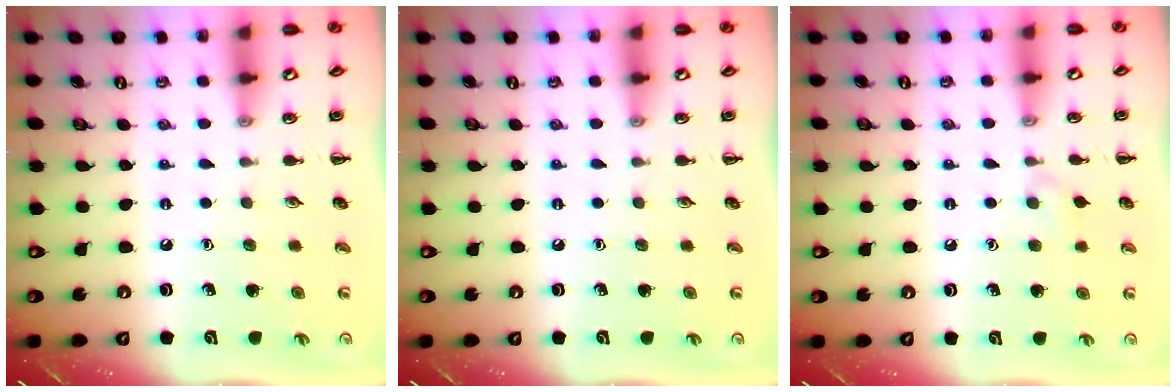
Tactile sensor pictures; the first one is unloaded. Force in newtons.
{"total": 0.0}
{"total": 4.7, "press": 4.4, "slide": 1.6}